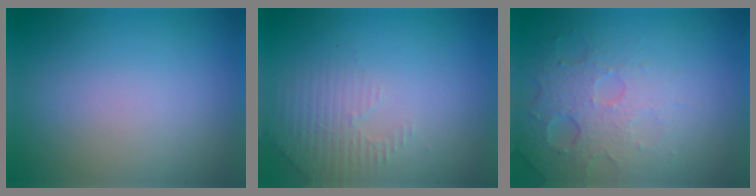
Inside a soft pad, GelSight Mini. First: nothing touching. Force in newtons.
{"total": 2.3, "press": 2.2, "slide": 0.6}
{"total": 5.0, "press": 3.3, "slide": 3.7}